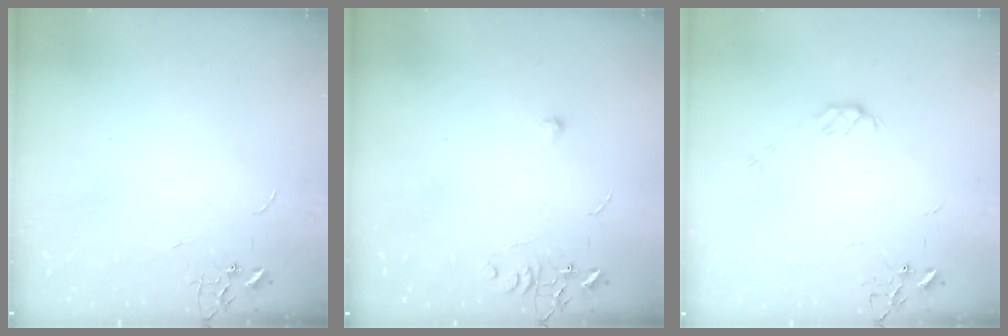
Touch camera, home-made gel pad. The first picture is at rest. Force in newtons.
{"total": 6.9, "press": 6.8, "slide": 0.9}
{"total": 5.1, "press": 5.0, "slide": 0.8}